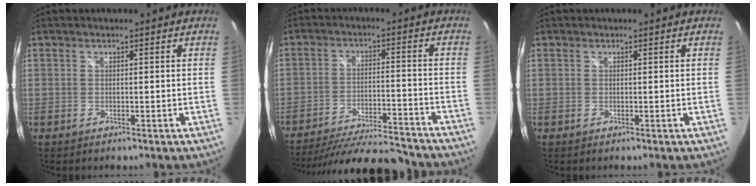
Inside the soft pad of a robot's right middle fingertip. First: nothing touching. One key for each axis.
{"total": 20.0, "fx": -18.2, "fy": 2.8, "fz": 7.6, "tx": -0.146, "ty": -0.019, "tz": -0.265}
{"total": 0.0}